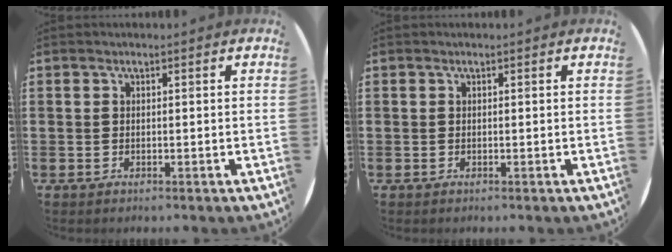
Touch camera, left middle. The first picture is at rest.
{"total": 0.0}